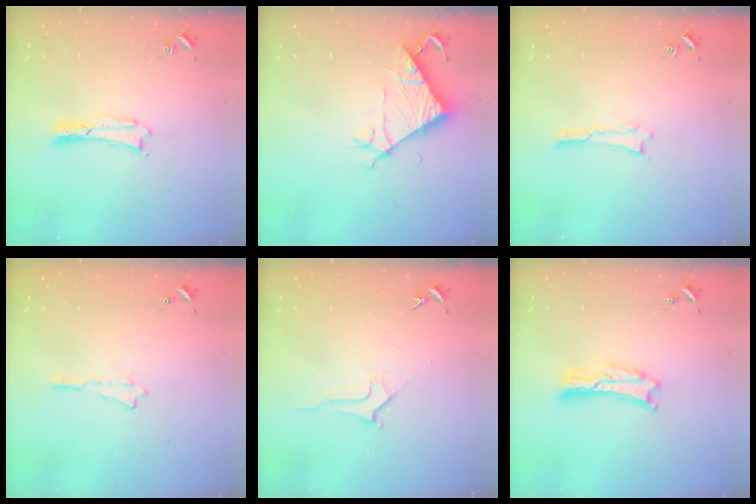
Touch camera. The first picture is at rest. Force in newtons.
{"total": 7.2, "press": 7.2, "slide": 0.4}
{"total": 0.0}
{"total": 0.0}
{"total": 2.8, "press": 2.8, "slide": 0.4}
{"total": 1.6, "press": 1.6, "slide": 0.3}